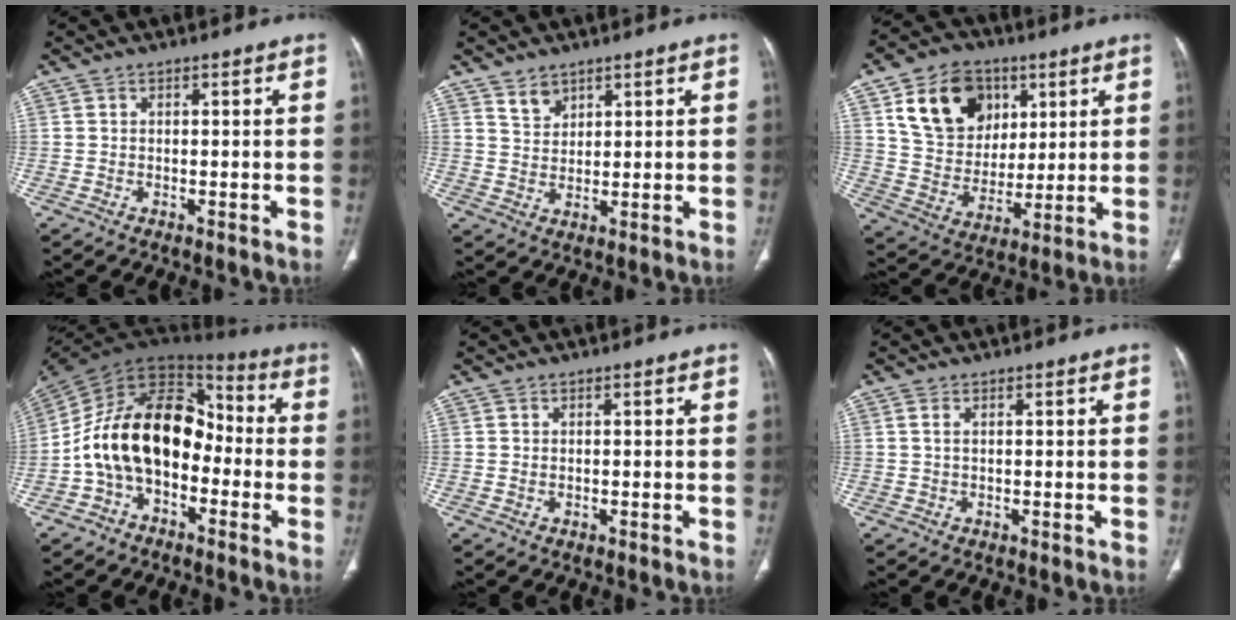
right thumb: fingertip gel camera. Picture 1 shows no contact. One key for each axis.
{"total": 3.4, "fx": 2.6, "fy": 2.0, "fz": 0.9, "tx": -0.003, "ty": -0.023, "tz": 0.054}
{"total": 17.2, "fx": 7.1, "fy": 13.1, "fz": 8.6, "tx": -0.116, "ty": -0.016, "tz": 0.133}
{"total": 19.1, "fx": -3.5, "fy": 12.5, "fz": 14.0, "tx": -0.222, "ty": 0.071, "tz": -0.070}
{"total": 0.0}
{"total": 1.2, "fx": 0.5, "fy": 0.5, "fz": 0.9, "tx": -0.028, "ty": 0.008, "tz": 0.014}